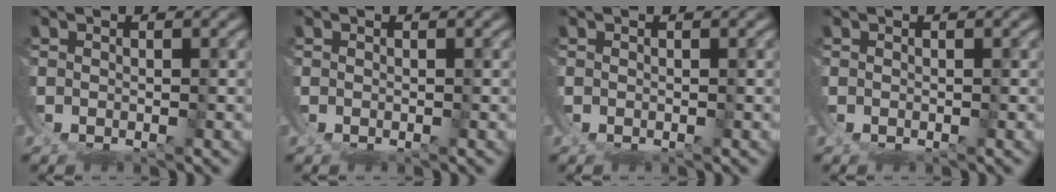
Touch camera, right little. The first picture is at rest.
{"total": 0.0}
{"total": 0.0}
{"total": 0.0}